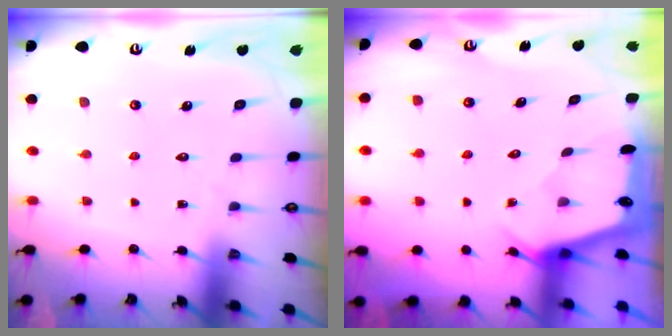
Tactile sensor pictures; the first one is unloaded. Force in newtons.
{"total": 2.2, "press": 2.2, "slide": 0.3}